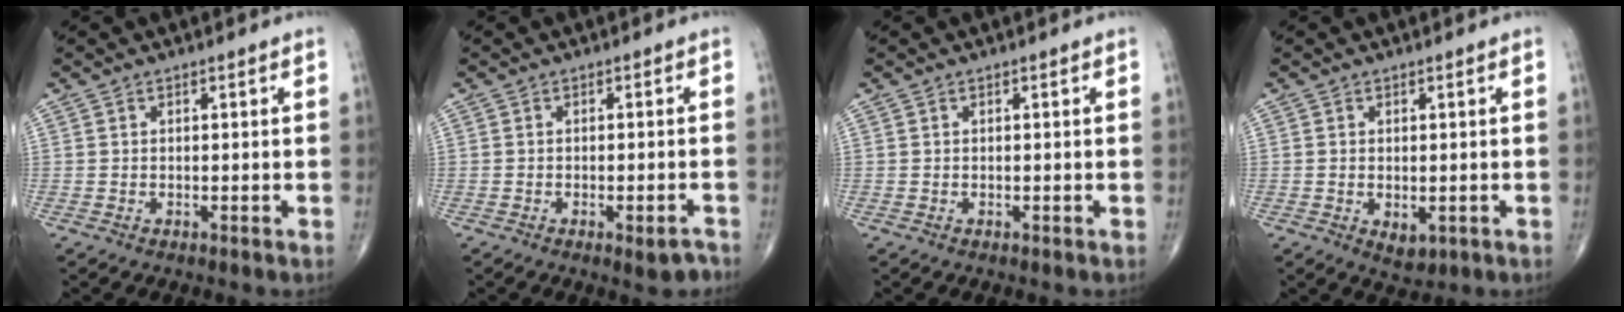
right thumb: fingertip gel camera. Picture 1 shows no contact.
{"total": 3.4, "force": [-2.1, 1.0, 2.5], "torque": [-0.023, 0.011, -0.023]}
{"total": 0.0}
{"total": 3.1, "force": [-0.7, 1.9, 2.3], "torque": [-0.032, -0.005, -0.001]}